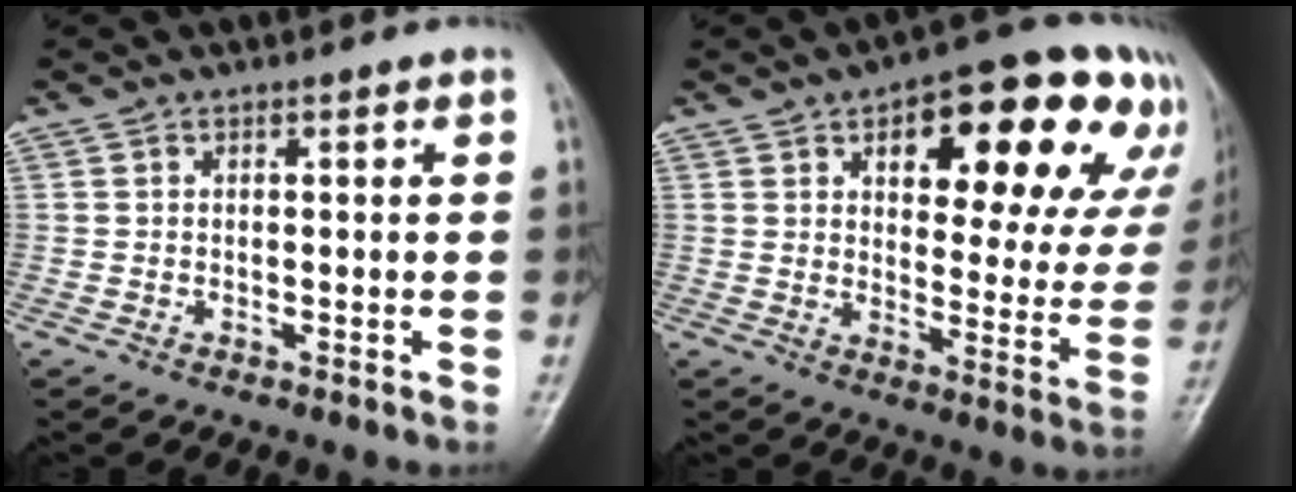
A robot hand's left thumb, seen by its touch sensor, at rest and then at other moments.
{"total": 23.7, "force": [11.6, 10.6, 17.8], "torque": [-0.179, -0.007, 0.158]}